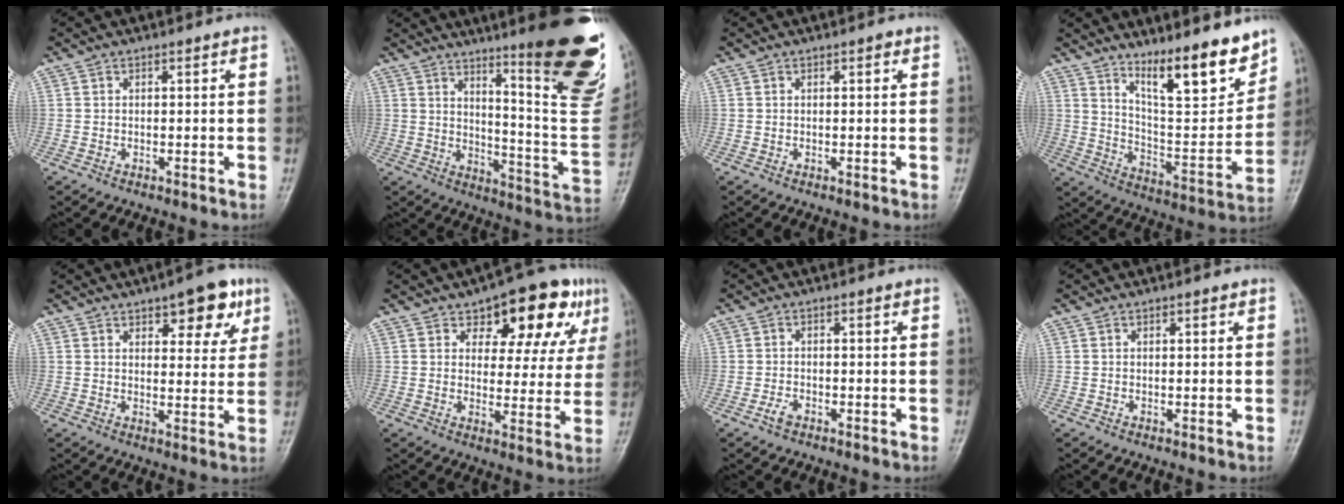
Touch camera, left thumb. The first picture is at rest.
{"total": 25.4, "force": [14.2, 4.4, 20.7], "torque": [-0.232, -0.081, 0.202]}
{"total": 0.7, "force": [0.3, 0.3, 0.5], "torque": [-0.005, 0.000, 0.002]}
{"total": 15.8, "force": [11.4, 3.8, 10.3], "torque": [-0.127, -0.084, 0.196]}
{"total": 9.5, "force": [5.3, 4.1, 6.8], "torque": [-0.058, -0.021, 0.069]}
{"total": 14.6, "force": [7.8, 7.4, 9.9], "torque": [-0.079, -0.016, 0.105]}
{"total": 1.8, "force": [-1.2, 1.0, 1.0], "torque": [-0.024, 0.004, -0.024]}
{"total": 0.8, "force": [0.4, 0.3, 0.6], "torque": [-0.007, 0.000, 0.005]}